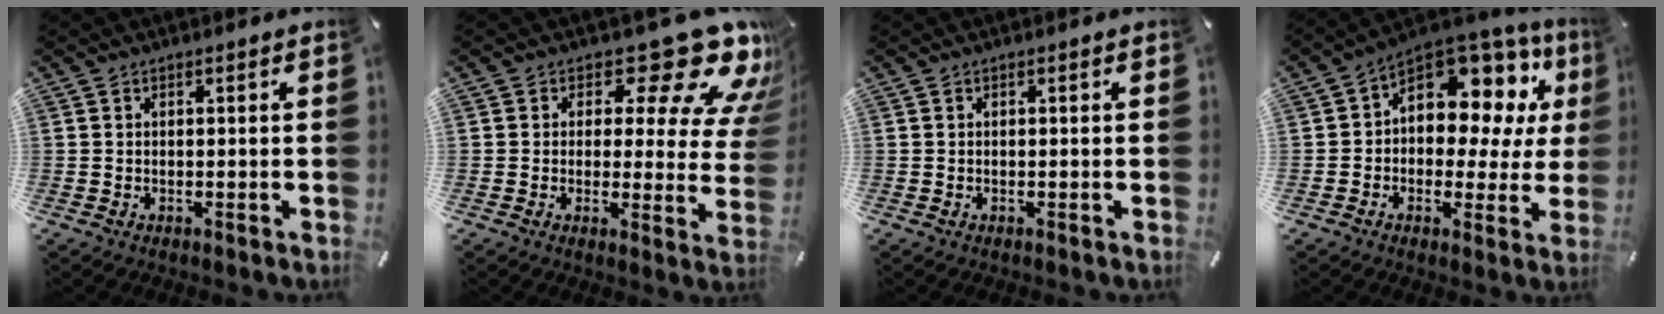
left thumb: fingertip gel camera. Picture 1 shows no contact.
{"total": 17.9, "force": [11.0, 7.9, 11.7], "torque": [-0.143, -0.083, 0.180]}
{"total": 0.0}
{"total": 11.0, "force": [5.4, 7.3, 6.1], "torque": [-0.096, -0.057, 0.097]}